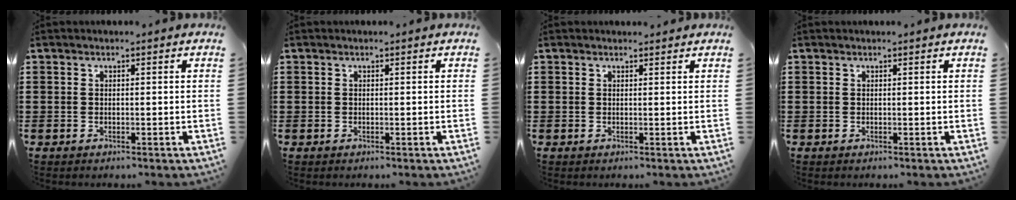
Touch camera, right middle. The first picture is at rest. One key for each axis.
{"total": 0.0}
{"total": 0.6, "fx": 0.5, "fy": 0.2, "fz": 0.1, "tx": 0.005, "ty": -0.003, "tz": 0.008}
{"total": 0.0}